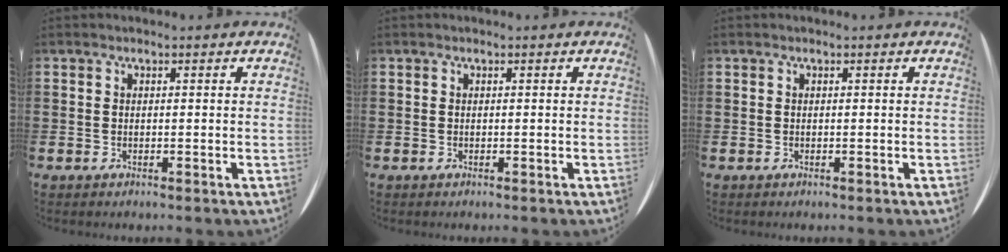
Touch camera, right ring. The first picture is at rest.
{"total": 0.0}
{"total": 0.0}